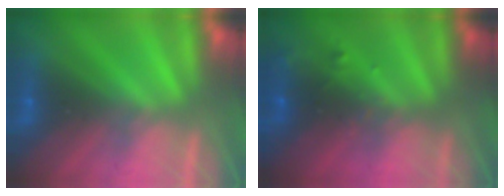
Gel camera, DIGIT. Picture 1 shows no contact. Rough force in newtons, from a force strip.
{"total": 6.9}